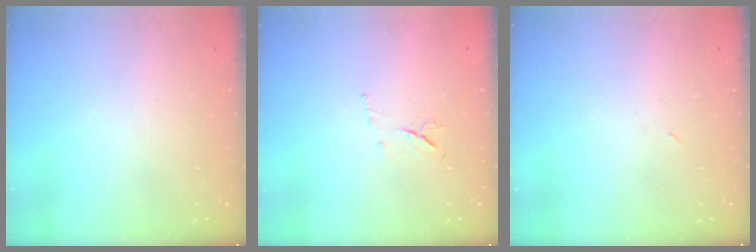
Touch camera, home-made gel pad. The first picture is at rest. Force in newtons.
{"total": 4.7, "press": 4.6, "slide": 0.8}
{"total": 2.4, "press": 2.3, "slide": 0.8}